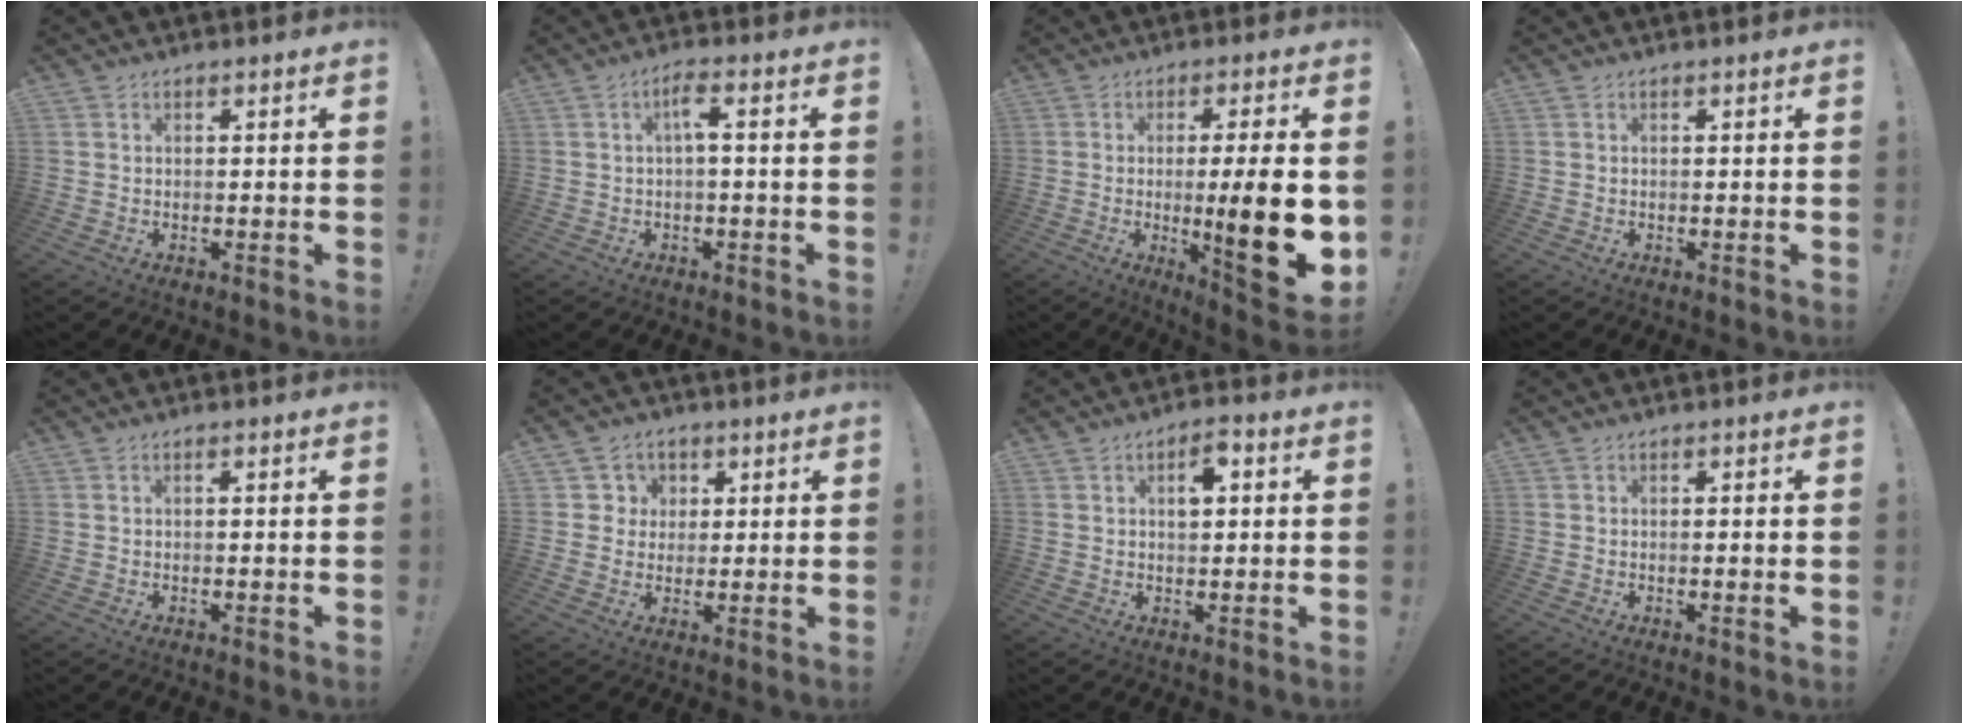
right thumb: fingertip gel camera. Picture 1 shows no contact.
{"total": 3.8, "force": [0.3, 0.6, 3.8], "torque": [-0.067, 0.003, -0.002]}
{"total": 17.4, "force": [-2.5, 2.2, 17.1], "torque": [-0.248, -0.002, -0.029]}
{"total": 0.0}
{"total": 0.6, "force": [-0.3, 0.0, 0.5], "torque": [-0.010, 0.000, -0.005]}
{"total": 1.6, "force": [0.7, 1.4, 0.3], "torque": [0.002, -0.004, 0.010]}
{"total": 4.9, "force": [1.2, 2.7, 3.9], "torque": [-0.041, -0.003, 0.012]}
{"total": 1.1, "force": [-0.3, -0.2, 1.0], "torque": [-0.016, -0.001, -0.006]}